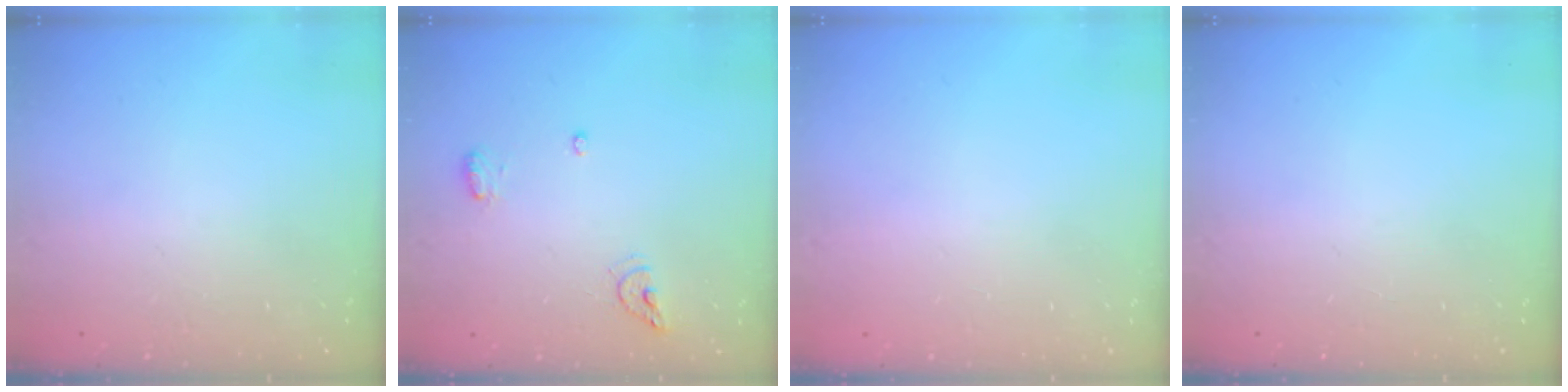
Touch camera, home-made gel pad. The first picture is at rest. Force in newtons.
{"total": 6.8, "press": 6.7, "slide": 1.2}
{"total": 0.8, "press": 0.8, "slide": 0.1}
{"total": 0.0}